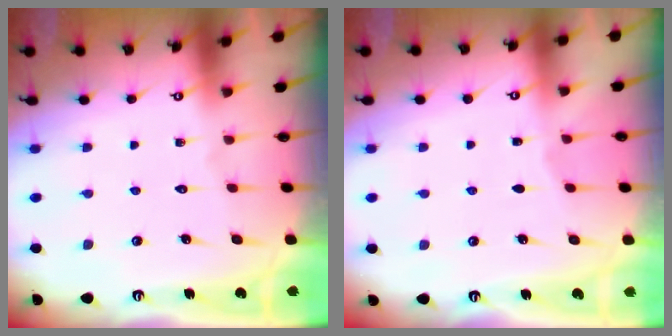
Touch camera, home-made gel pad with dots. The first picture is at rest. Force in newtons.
{"total": 1.6, "press": 1.5, "slide": 0.3}